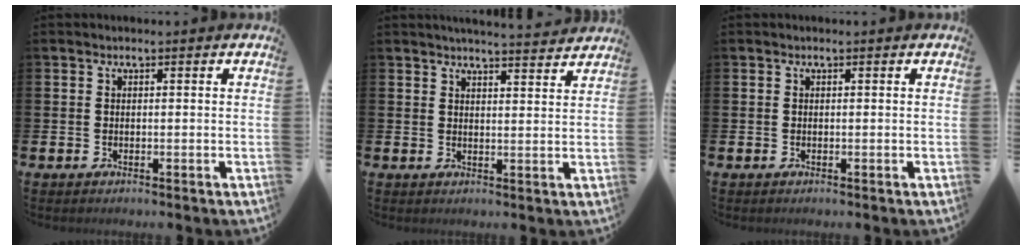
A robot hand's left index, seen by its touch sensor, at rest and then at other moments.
{"total": 3.6, "force": [3.6, -0.3, 0.3], "torque": [-0.005, -0.026, 0.062]}
{"total": 0.0}